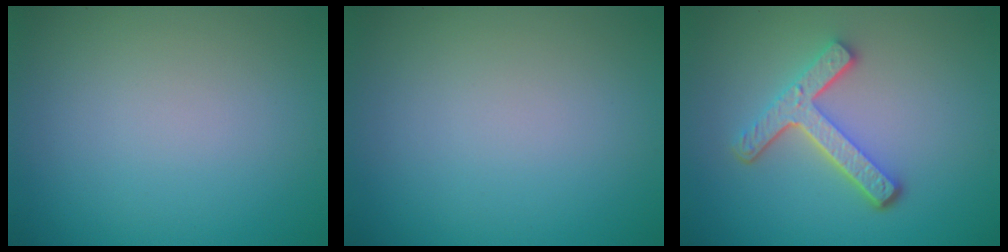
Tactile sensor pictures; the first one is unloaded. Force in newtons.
{"total": 0.0}
{"total": 4.5, "press": 3.4, "slide": 2.8}